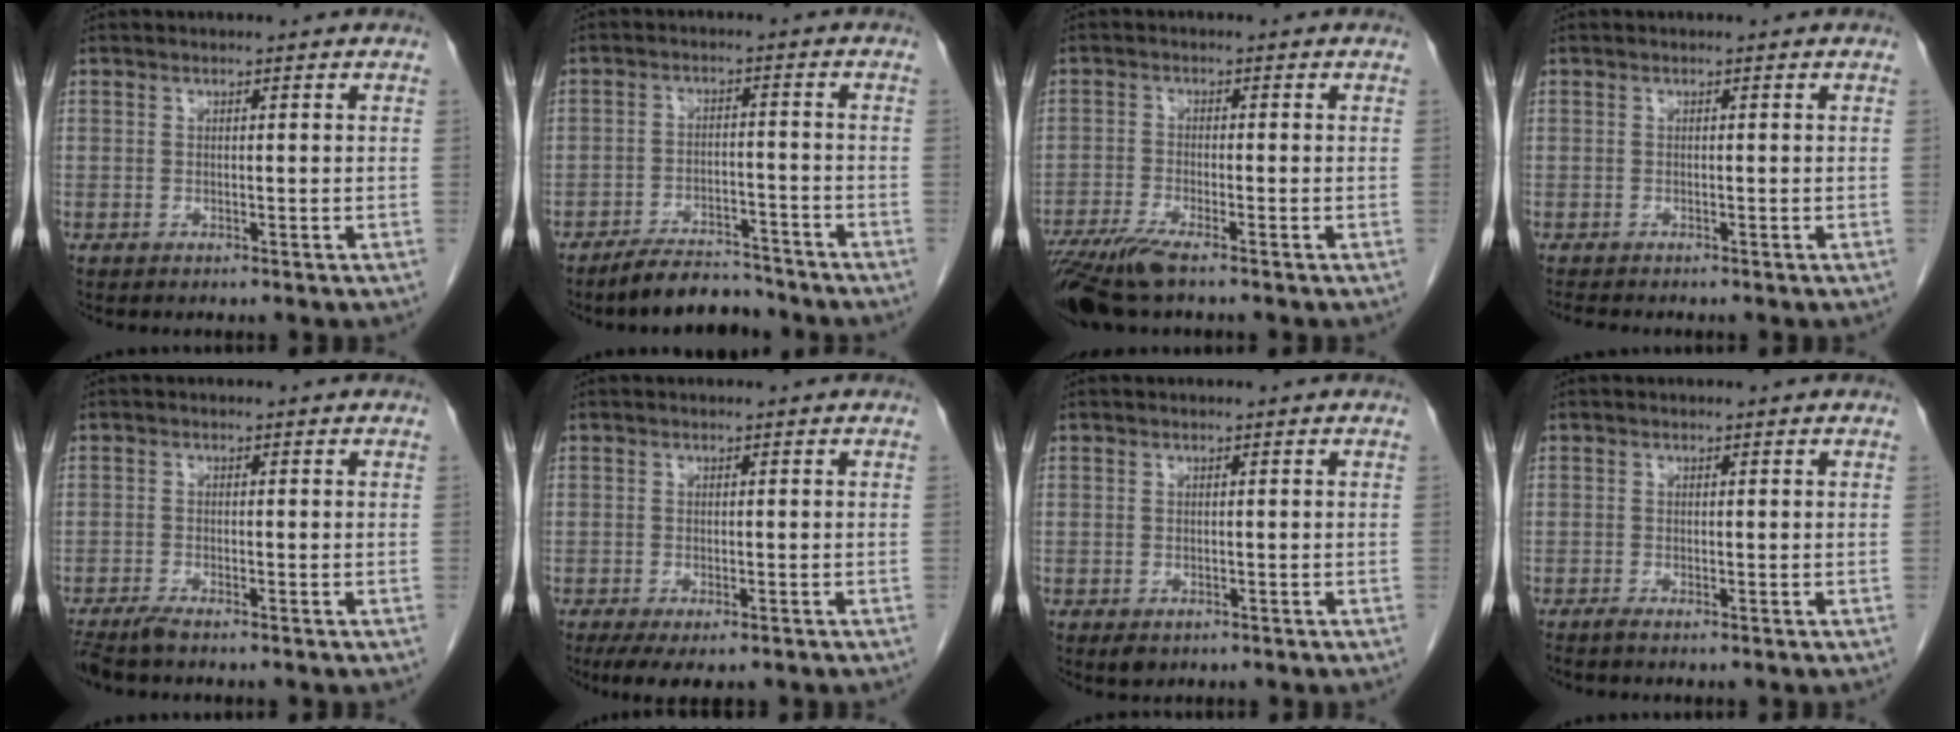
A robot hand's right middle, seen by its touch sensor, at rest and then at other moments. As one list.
[{"total": 6.8, "force": [-6.3, 1.8, 1.6], "torque": [-0.024, -0.004, -0.105]}, {"total": 7.3, "force": [-5.4, 0.7, 4.9], "torque": [-0.093, -0.019, -0.097]}, {"total": 2.3, "force": [-2.1, 0.4, 0.9], "torque": [-0.019, -0.006, -0.030]}, {"total": 3.0, "force": [-2.6, 0.1, 1.6], "torque": [-0.031, -0.008, -0.048]}, {"total": 5.4, "force": [-3.8, 1.7, 3.5], "torque": [-0.050, -0.013, -0.058]}, {"total": 1.7, "force": [-0.9, 1.0, 1.0], "torque": [-0.015, -0.001, -0.006]}, {"total": 0.7, "force": [-0.6, -0.1, 0.4], "torque": [-0.011, -0.002, -0.012]}]